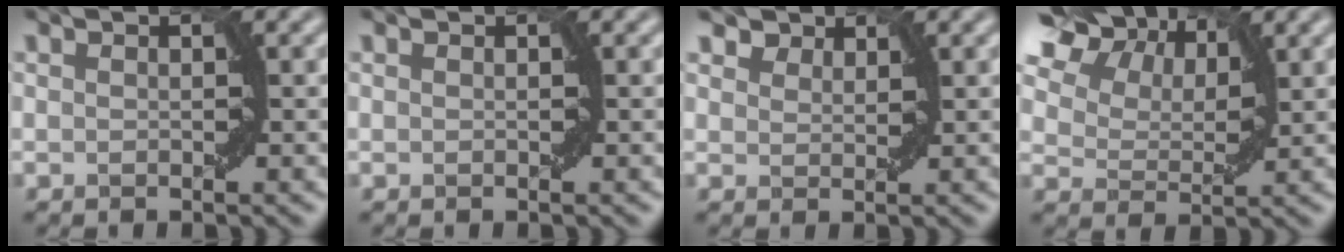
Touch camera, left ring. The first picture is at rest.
{"total": 0.0}
{"total": 1.9, "force": [1.7, 0.8, 0.3], "torque": [-0.012, 0.002, 0.033]}
{"total": 11.7, "force": [6.7, 7.2, 6.4], "torque": [-0.117, 0.037, 0.108]}